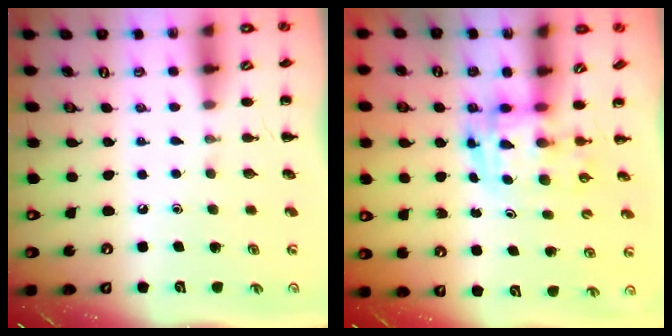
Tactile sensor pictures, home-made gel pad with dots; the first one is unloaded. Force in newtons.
{"total": 3.4, "press": 3.4, "slide": 0.6}